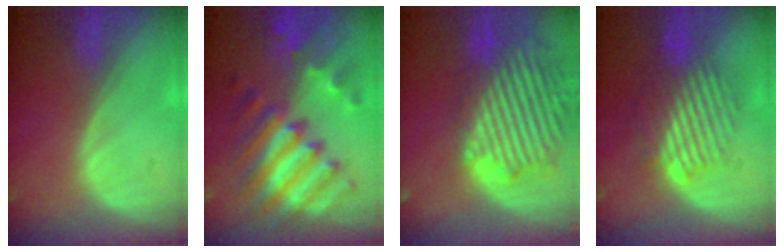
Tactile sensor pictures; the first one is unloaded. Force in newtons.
{"total": 11.4, "press": 11.3, "slide": 1.3}
{"total": 14.6, "press": 12.4, "slide": 7.6}
{"total": 9.1, "press": 8.1, "slide": 4.3}